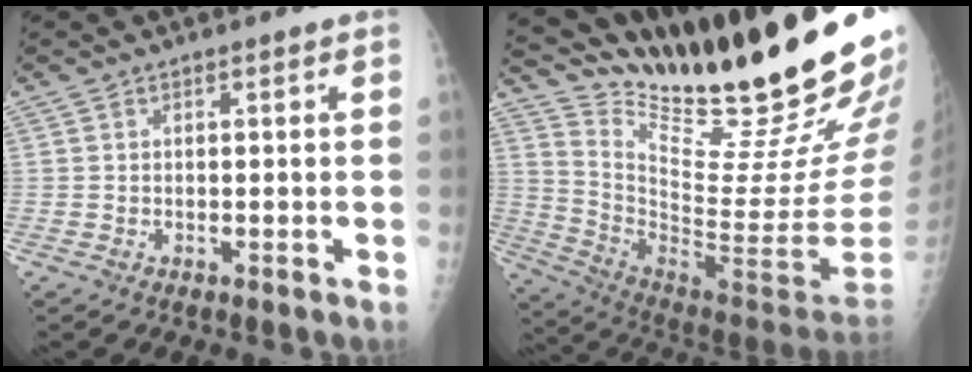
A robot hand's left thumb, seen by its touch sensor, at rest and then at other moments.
{"total": 30.7, "force": [21.5, 5.1, 21.3], "torque": [-0.311, -0.115, 0.341]}